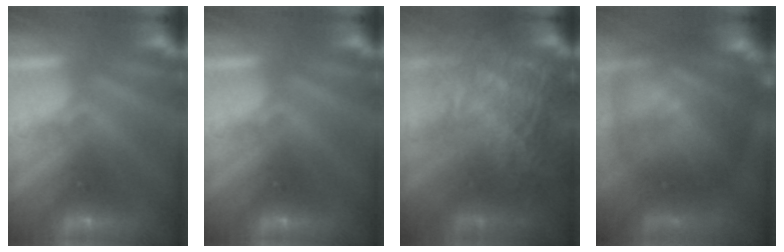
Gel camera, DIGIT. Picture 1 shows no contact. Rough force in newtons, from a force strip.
{"total": 0.0}
{"total": 7.3}
{"total": 8.3}